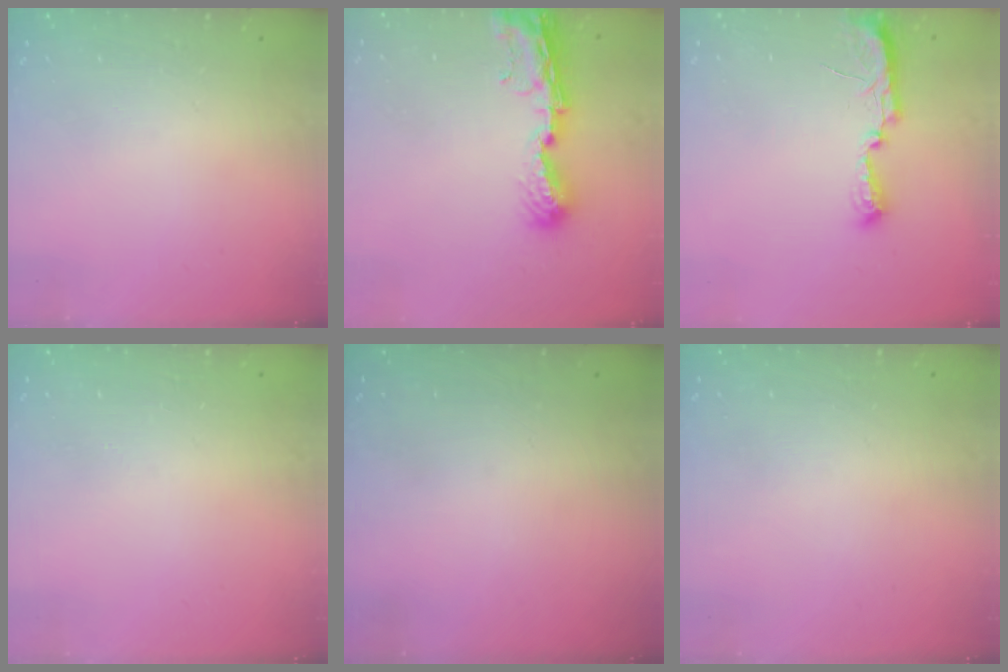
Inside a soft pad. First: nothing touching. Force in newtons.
{"total": 9.8, "press": 9.7, "slide": 1.0}
{"total": 7.6, "press": 7.6, "slide": 0.7}
{"total": 0.0}
{"total": 0.0}
{"total": 0.0}